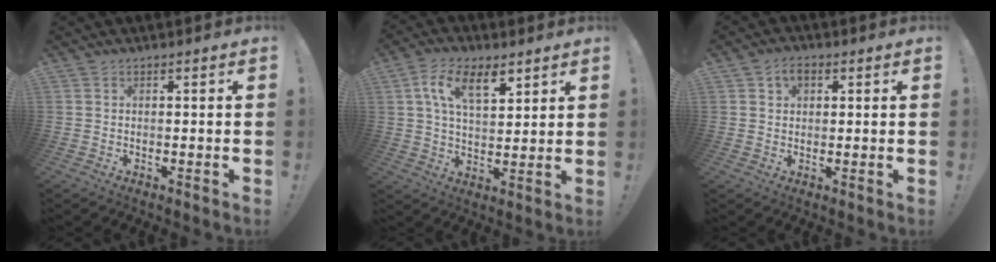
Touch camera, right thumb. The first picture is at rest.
{"total": 11.7, "force": [5.7, 5.8, 8.4], "torque": [-0.140, -0.006, 0.104]}
{"total": 3.9, "force": [1.6, 2.8, 2.2], "torque": [-0.036, 0.002, 0.028]}